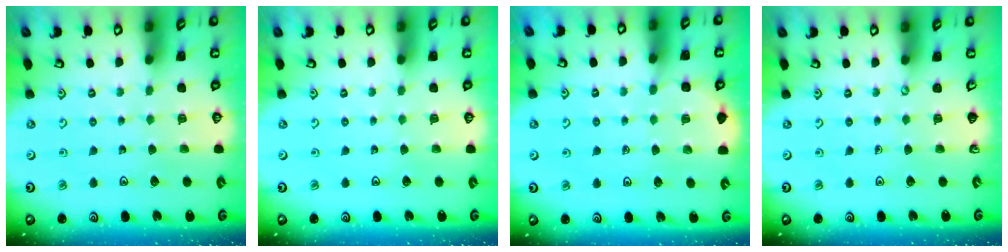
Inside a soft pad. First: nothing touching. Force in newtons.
{"total": 0.0}
{"total": 5.2, "press": 4.7, "slide": 2.1}
{"total": 0.0}